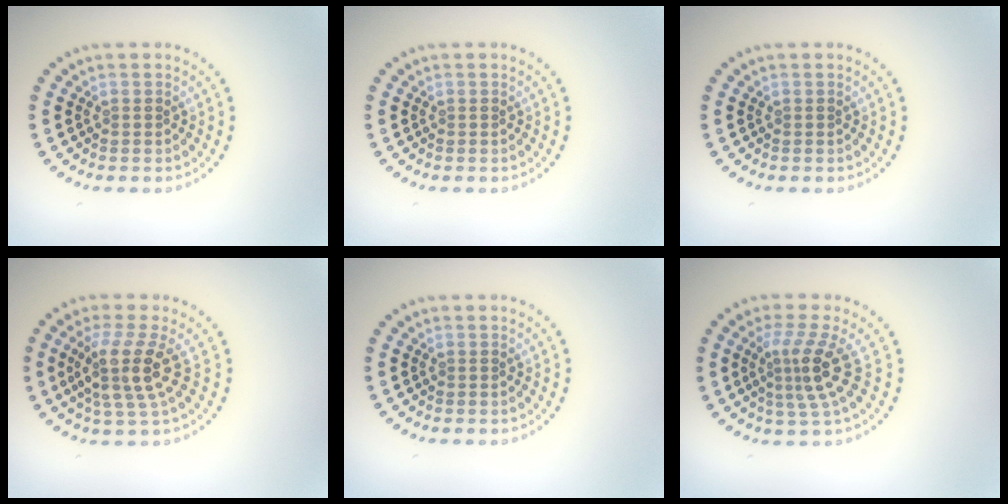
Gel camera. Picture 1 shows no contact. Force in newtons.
{"total": 0.0}
{"total": 0.0}
{"total": 4.3, "press": 3.3, "slide": 2.7}
{"total": 0.0}
{"total": 3.7, "press": 2.6, "slide": 2.7}